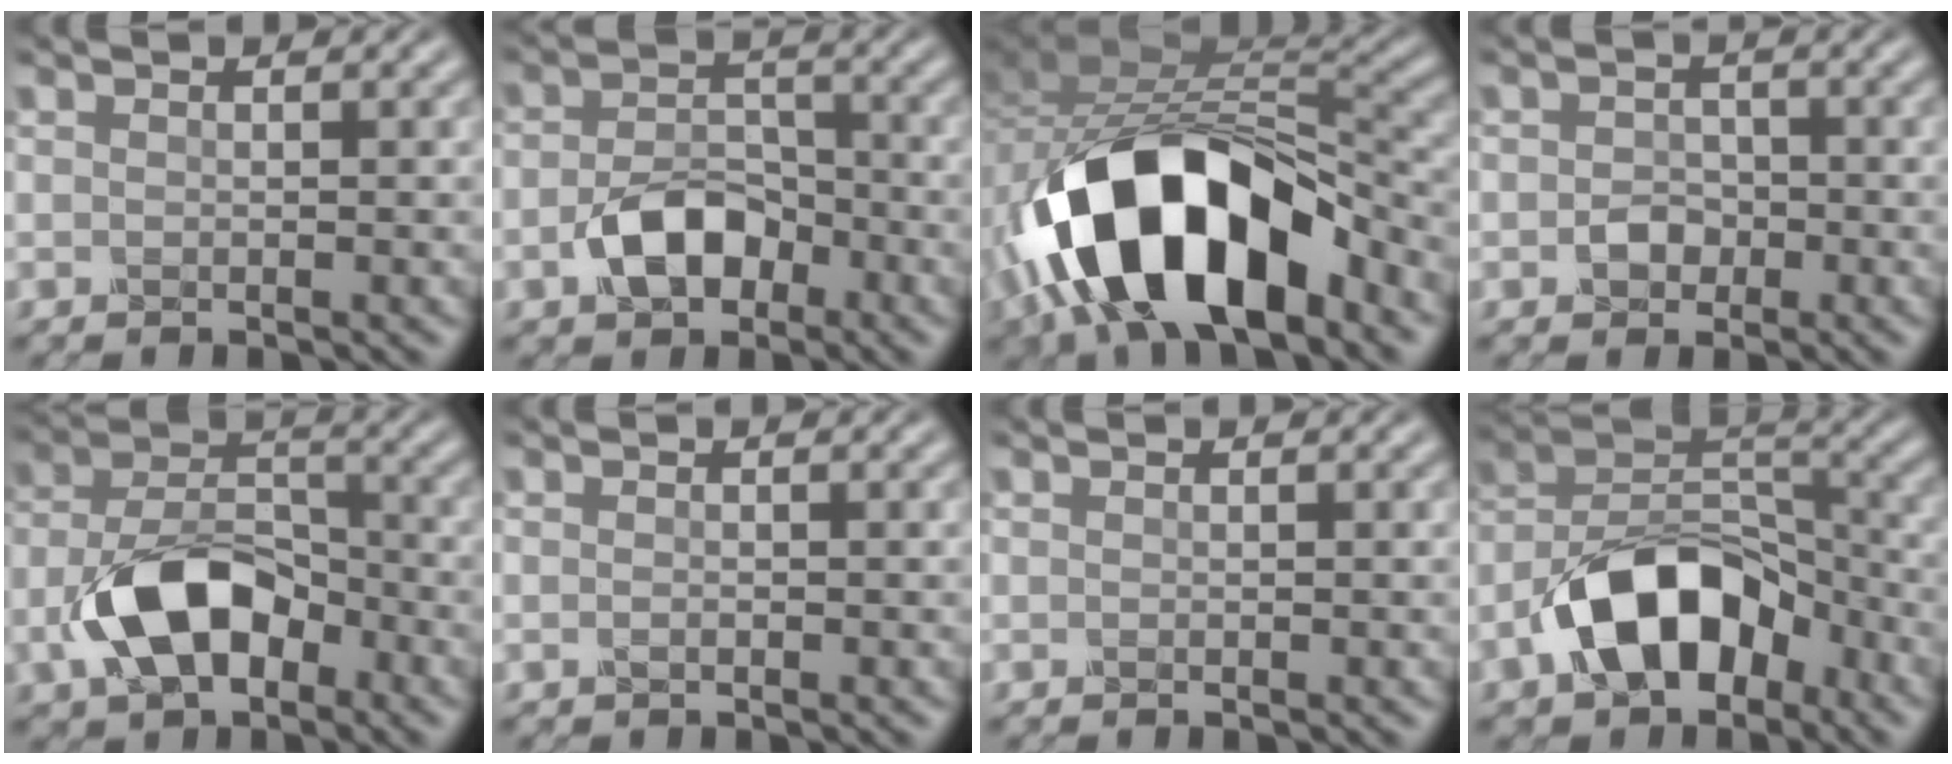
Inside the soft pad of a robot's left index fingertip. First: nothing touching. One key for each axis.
{"total": 4.0, "fx": -1.8, "fy": 2.8, "fz": 2.3, "tx": -0.047, "ty": 0.006, "tz": -0.037}
{"total": 13.5, "fx": -6.0, "fy": 6.8, "fz": 10.0, "tx": -0.169, "ty": 0.005, "tz": -0.107}
{"total": 1.4, "fx": -0.4, "fy": 1.4, "fz": 0.3, "tx": -0.006, "ty": 0.006, "tz": -0.015}
{"total": 7.1, "fx": -3.0, "fy": 4.3, "fz": 4.8, "tx": -0.098, "ty": 0.012, "tz": -0.060}
{"total": 0.0}
{"total": 0.0}
{"total": 8.4, "fx": -4.5, "fy": 5.1, "fz": 4.8, "tx": -0.080, "ty": 0.020, "tz": -0.094}